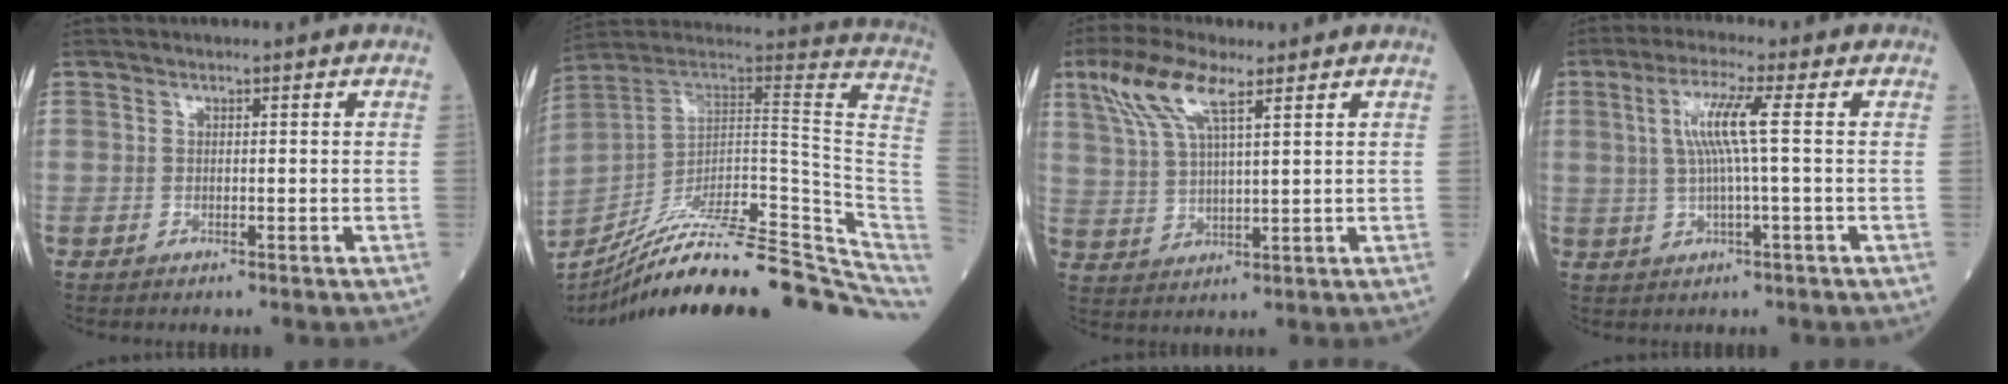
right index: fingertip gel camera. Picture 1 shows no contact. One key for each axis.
{"total": 29.5, "fx": -24.3, "fy": 3.5, "fz": 16.4, "tx": -0.140, "ty": 0.005, "tz": -0.352}
{"total": 9.0, "fx": 5.1, "fy": 1.9, "fz": 7.2, "tx": -0.162, "ty": 0.016, "tz": 0.107}
{"total": 6.5, "fx": 1.1, "fy": -0.6, "fz": 6.4, "tx": -0.131, "ty": 0.009, "tz": 0.024}